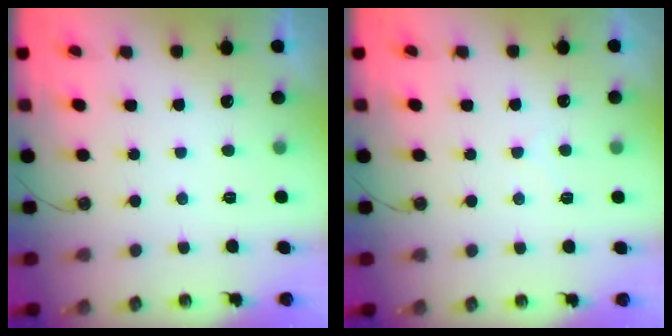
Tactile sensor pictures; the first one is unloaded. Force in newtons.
{"total": 5.0, "press": 4.9, "slide": 0.7}